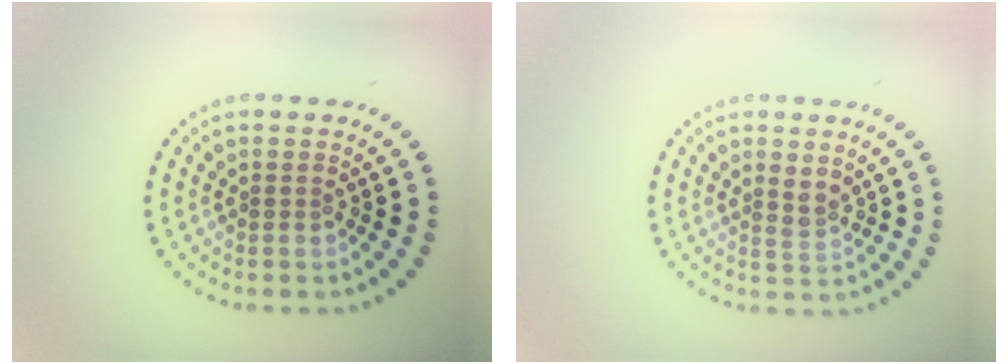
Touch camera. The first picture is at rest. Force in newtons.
{"total": 1.6, "press": 1.2, "slide": 1.1}